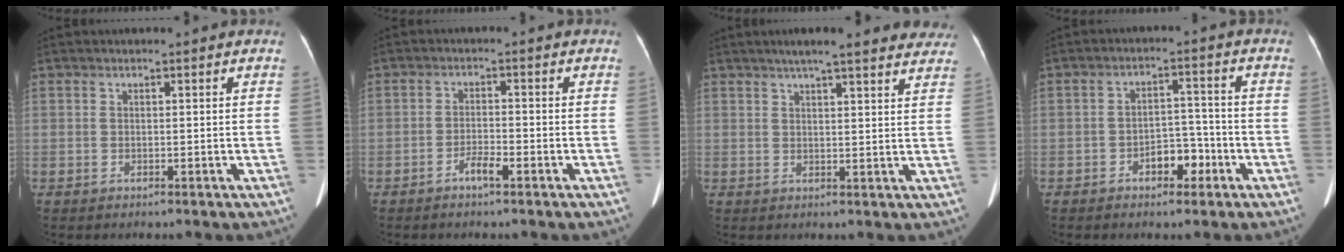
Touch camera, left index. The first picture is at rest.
{"total": 2.5, "force": [-1.8, 0.3, 1.7], "torque": [-0.034, 0.001, -0.033]}
{"total": 15.7, "force": [13.5, 2.4, 7.6], "torque": [-0.095, 0.027, 0.159]}
{"total": 4.8, "force": [-2.7, 2.6, 3.1], "torque": [-0.045, 0.018, -0.041]}